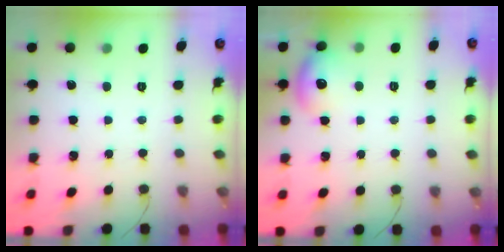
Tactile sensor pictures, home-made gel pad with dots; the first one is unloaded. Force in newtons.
{"total": 9.4, "press": 9.3, "slide": 1.3}